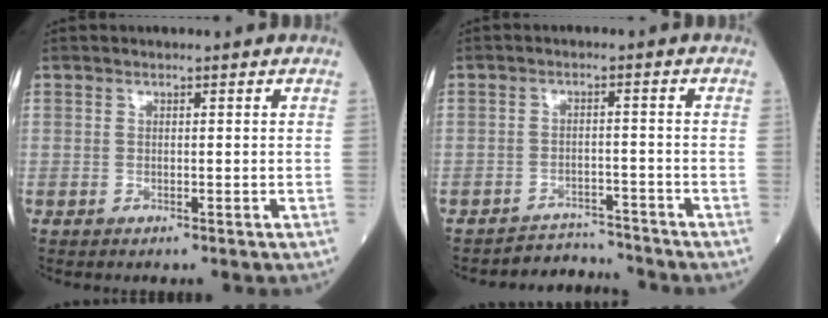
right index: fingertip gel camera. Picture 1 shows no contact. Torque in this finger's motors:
{"motor_torque": [-0.32, -0.21, -0.07, 0.00]}